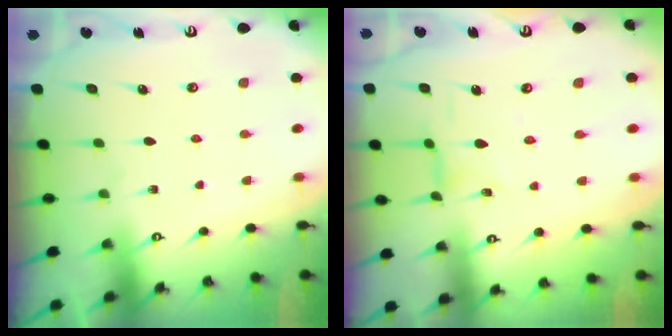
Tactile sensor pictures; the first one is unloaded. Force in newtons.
{"total": 2.2, "press": 2.2, "slide": 0.3}